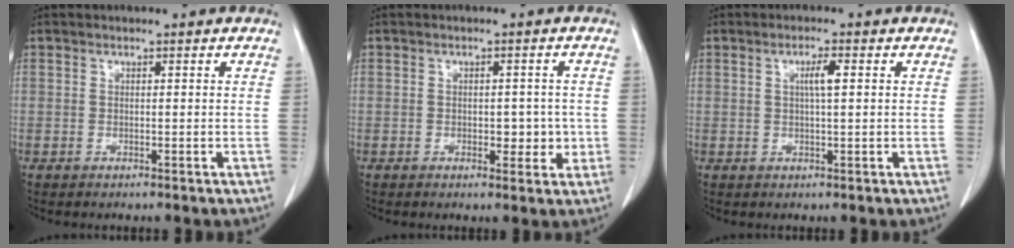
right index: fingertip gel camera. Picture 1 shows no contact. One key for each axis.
{"total": 3.6, "fx": -0.5, "fy": 2.2, "fz": 2.8, "tx": -0.025, "ty": 0.004, "tz": -0.001}
{"total": 2.6, "fx": 0.6, "fy": 0.1, "fz": 2.6, "tx": -0.046, "ty": 0.002, "tz": 0.010}